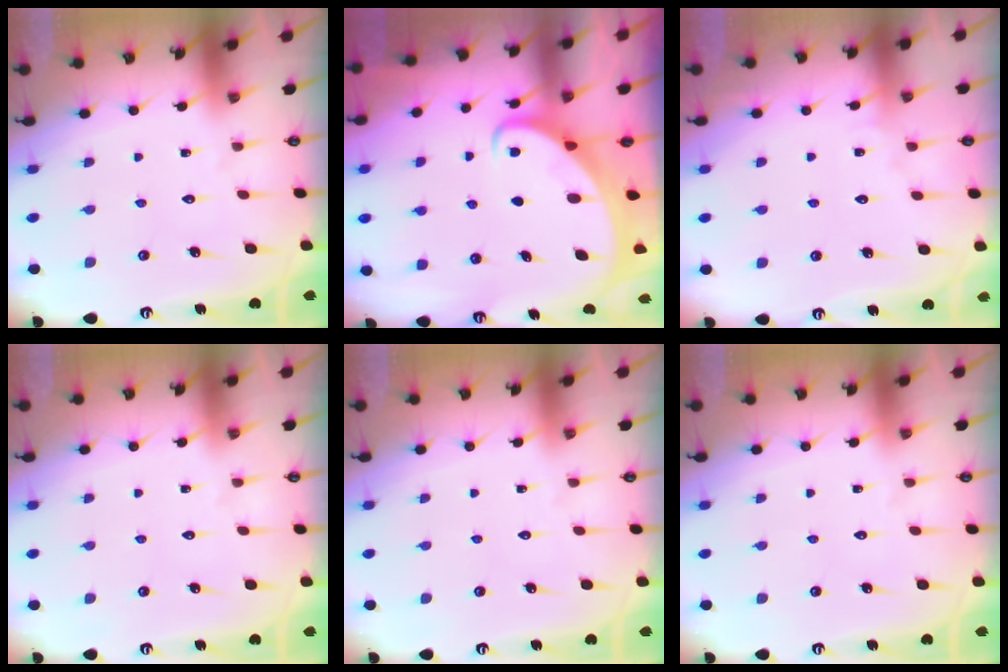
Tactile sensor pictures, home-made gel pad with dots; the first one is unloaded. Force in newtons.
{"total": 2.7, "press": 2.7, "slide": 0.3}
{"total": 1.9, "press": 1.9, "slide": 0.2}
{"total": 0.0}
{"total": 0.0}
{"total": 0.0}